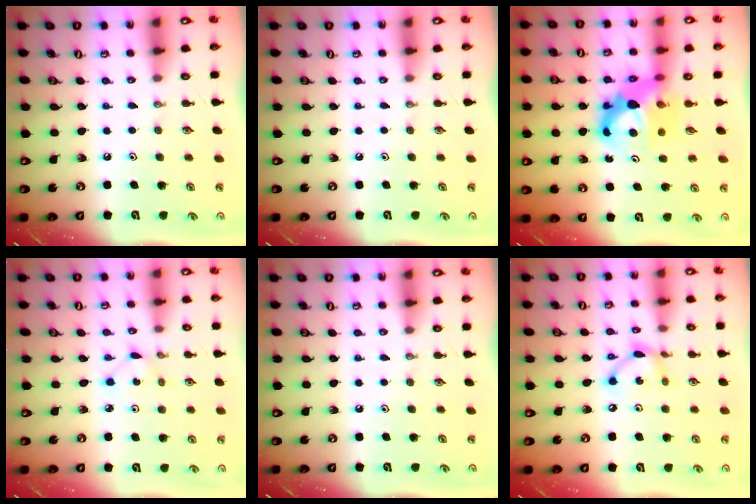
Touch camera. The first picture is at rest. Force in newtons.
{"total": 0.0}
{"total": 11.0, "press": 10.9, "slide": 0.8}
{"total": 1.0, "press": 1.0, "slide": 0.1}
{"total": 0.0}
{"total": 8.0, "press": 8.0, "slide": 0.3}